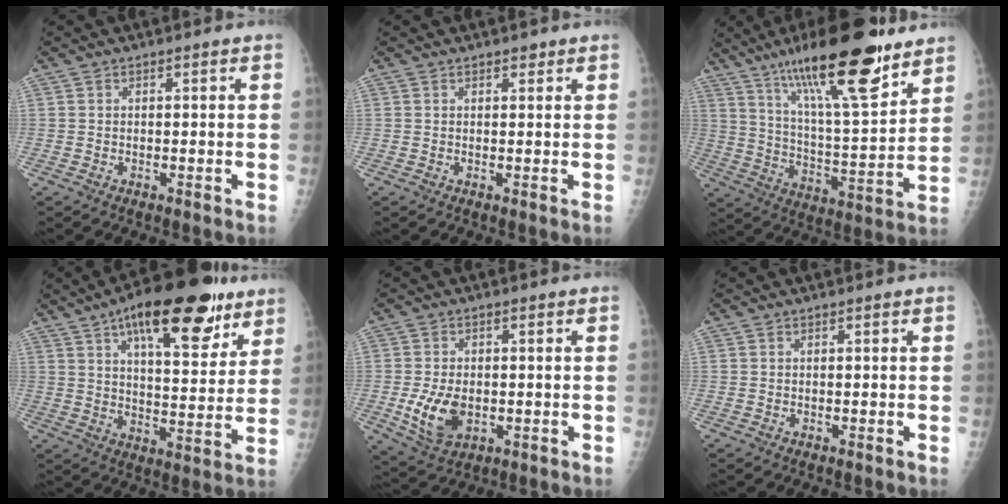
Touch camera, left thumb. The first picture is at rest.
{"total": 1.0, "force": [0.8, 0.5, 0.4], "torque": [-0.001, -0.004, 0.008]}
{"total": 22.4, "force": [14.4, 5.3, 16.2], "torque": [-0.249, -0.057, 0.240]}
{"total": 21.9, "force": [12.6, 8.4, 15.8], "torque": [-0.202, -0.031, 0.191]}
{"total": 8.2, "force": [-1.4, 5.4, 6.1], "torque": [-0.107, -0.007, -0.014]}
{"total": 0.0}